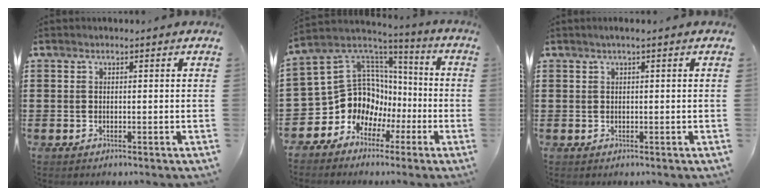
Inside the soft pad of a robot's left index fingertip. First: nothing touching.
{"total": 11.7, "force": [-2.7, 11.0, 3.2], "torque": [-0.105, -0.023, -0.040]}
{"total": 0.8, "force": [0.2, 0.0, 0.8], "torque": [-0.014, -0.001, 0.002]}